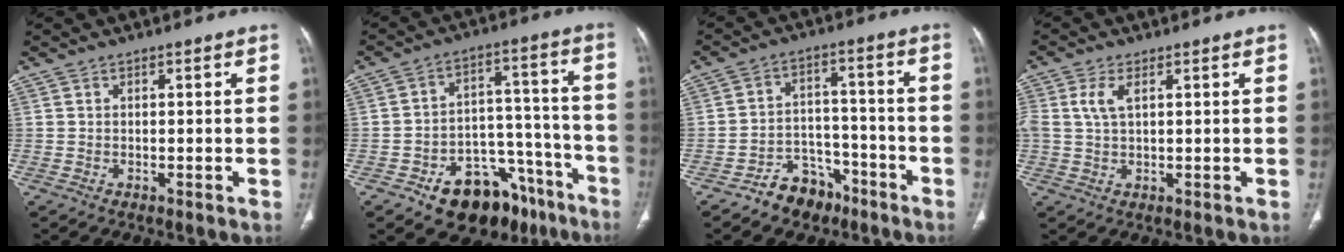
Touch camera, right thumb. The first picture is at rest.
{"total": 17.6, "force": [-10.9, 10.3, 9.2], "torque": [-0.083, 0.097, -0.154]}
{"total": 8.6, "force": [-6.0, 5.7, 2.4], "torque": [-0.003, 0.063, -0.095]}
{"total": 3.7, "force": [1.3, 1.9, 2.9], "torque": [-0.071, 0.006, 0.029]}